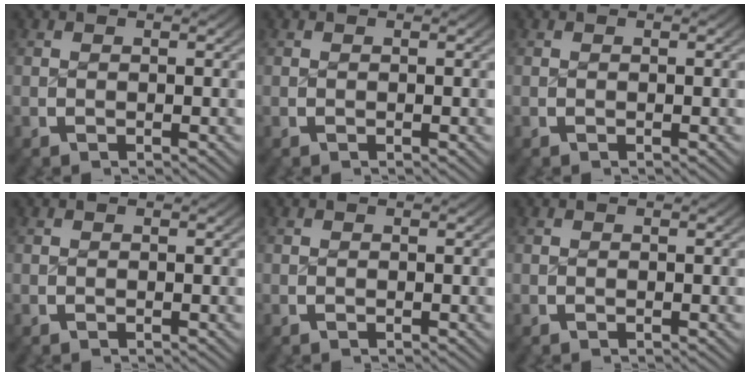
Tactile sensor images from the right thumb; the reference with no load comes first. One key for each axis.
{"total": 0.0}
{"total": 0.0}
{"total": 0.0}
{"total": 0.0}
{"total": 0.0}